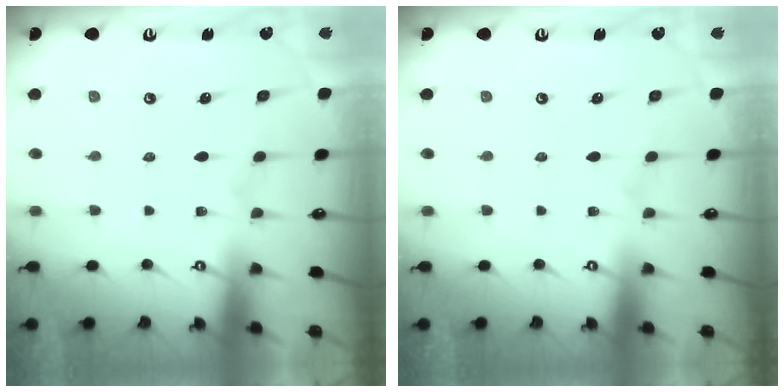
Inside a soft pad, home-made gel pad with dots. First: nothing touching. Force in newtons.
{"total": 0.0}